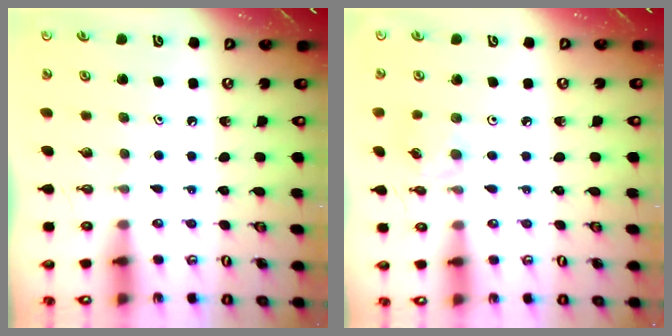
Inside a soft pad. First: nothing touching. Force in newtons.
{"total": 2.7, "press": 2.7, "slide": 0.1}